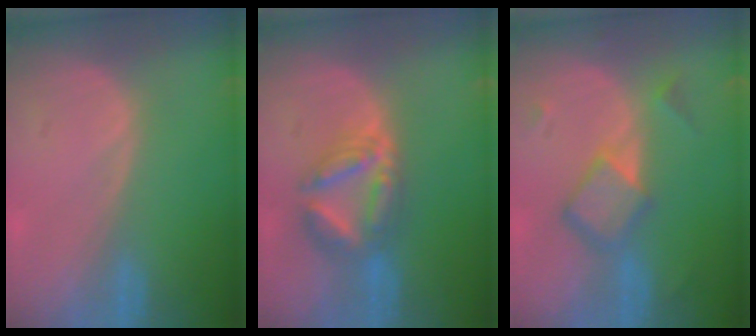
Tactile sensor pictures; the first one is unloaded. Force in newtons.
{"total": 6.9, "press": 6.8, "slide": 0.4}
{"total": 6.6, "press": 5.7, "slide": 3.3}